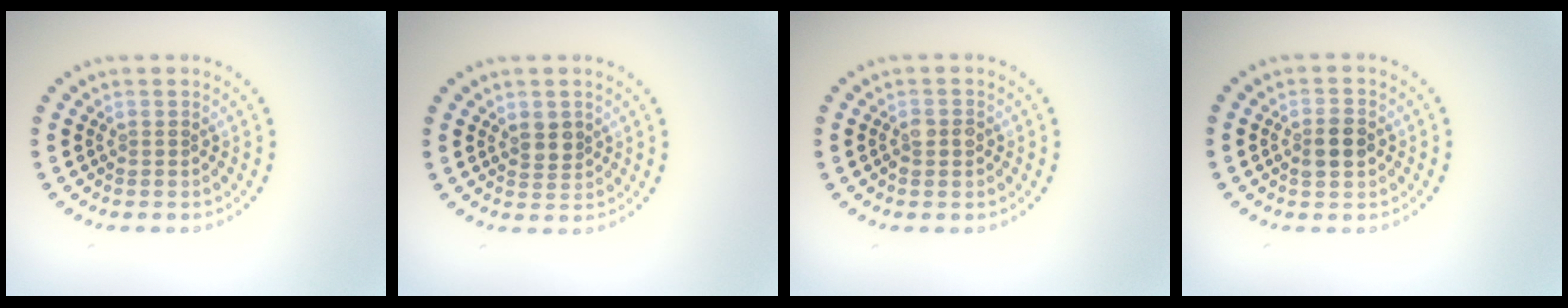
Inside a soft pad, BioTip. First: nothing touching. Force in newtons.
{"total": 1.8, "press": 1.7, "slide": 0.6}
{"total": 1.6, "press": 1.6, "slide": 0.3}
{"total": 2.3, "press": 2.3, "slide": 0.2}